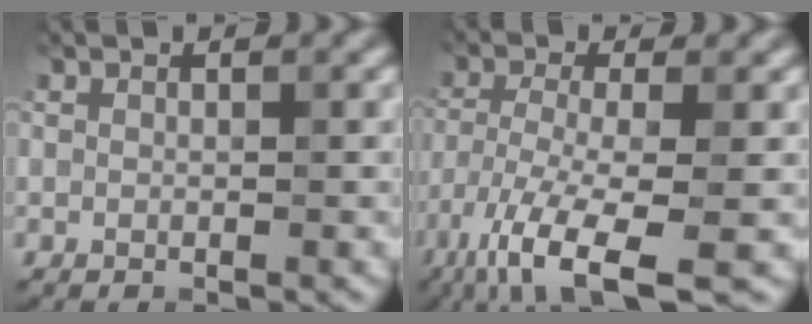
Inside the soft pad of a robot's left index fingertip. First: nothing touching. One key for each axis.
{"total": 9.1, "fx": -5.5, "fy": 2.2, "fz": 6.9, "tx": -0.133, "ty": -0.015, "tz": -0.106}